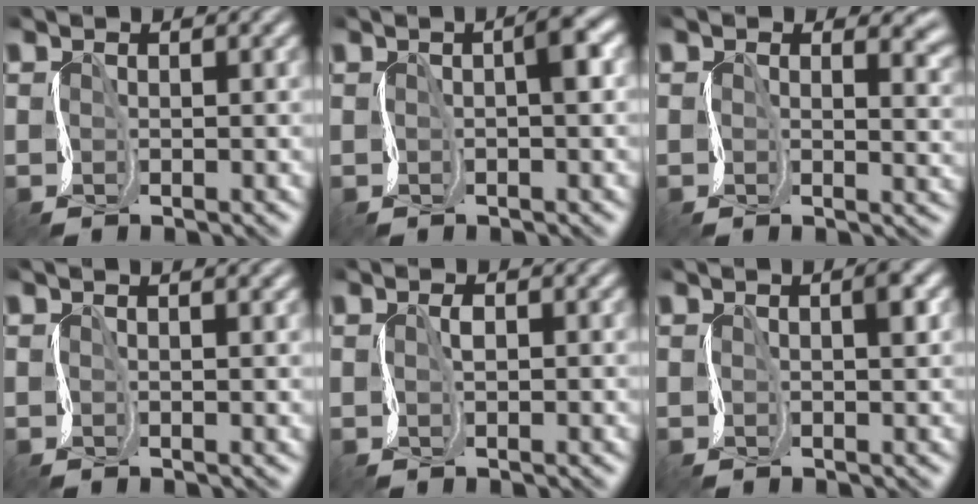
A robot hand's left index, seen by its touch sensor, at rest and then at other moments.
{"total": 2.3, "force": [0.2, 0.3, 2.2], "torque": [-0.034, 0.011, 0.002]}
{"total": 4.3, "force": [2.0, 2.4, 2.9], "torque": [-0.028, -0.004, 0.021]}
{"total": 2.5, "force": [1.5, 0.9, 1.8], "torque": [-0.010, 0.005, 0.005]}
{"total": 0.8, "force": [0.2, 0.3, 0.7], "torque": [-0.017, 0.003, 0.003]}
{"total": 1.5, "force": [0.4, 0.2, 1.4], "torque": [-0.020, 0.005, 0.007]}